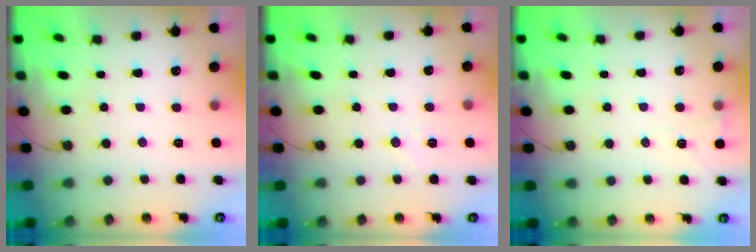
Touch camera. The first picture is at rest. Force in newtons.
{"total": 4.5, "press": 4.3, "slide": 1.5}
{"total": 2.6, "press": 2.1, "slide": 1.5}